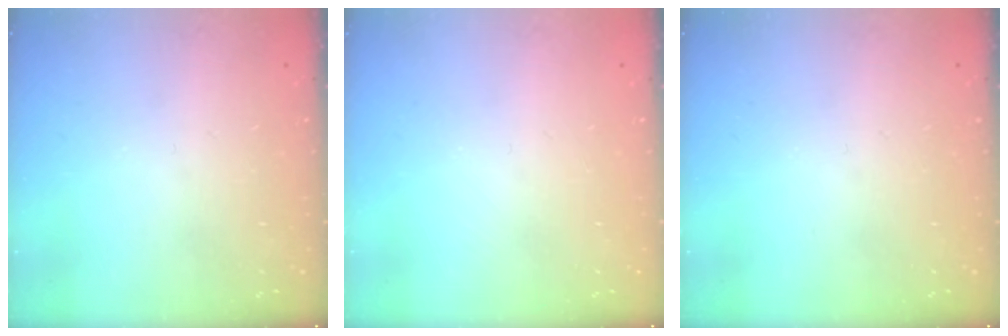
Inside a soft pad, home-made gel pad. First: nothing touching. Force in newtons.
{"total": 0.0}
{"total": 0.0}